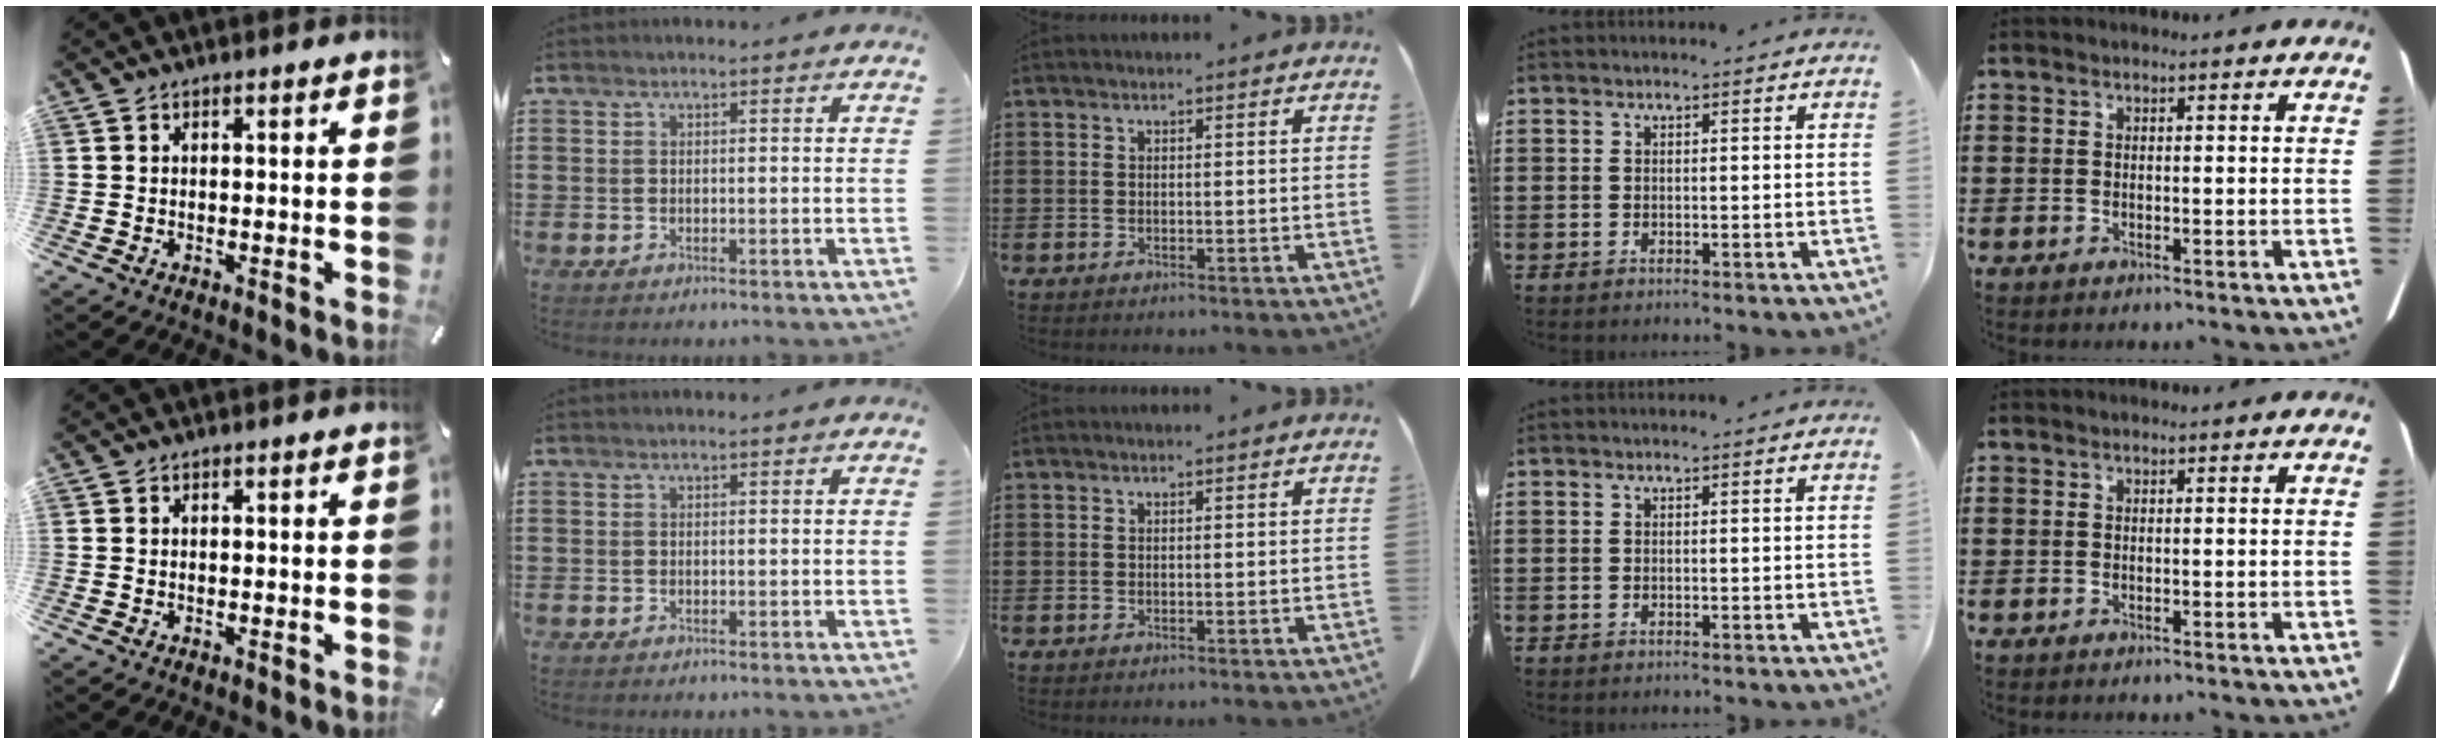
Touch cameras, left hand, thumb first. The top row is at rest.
{}